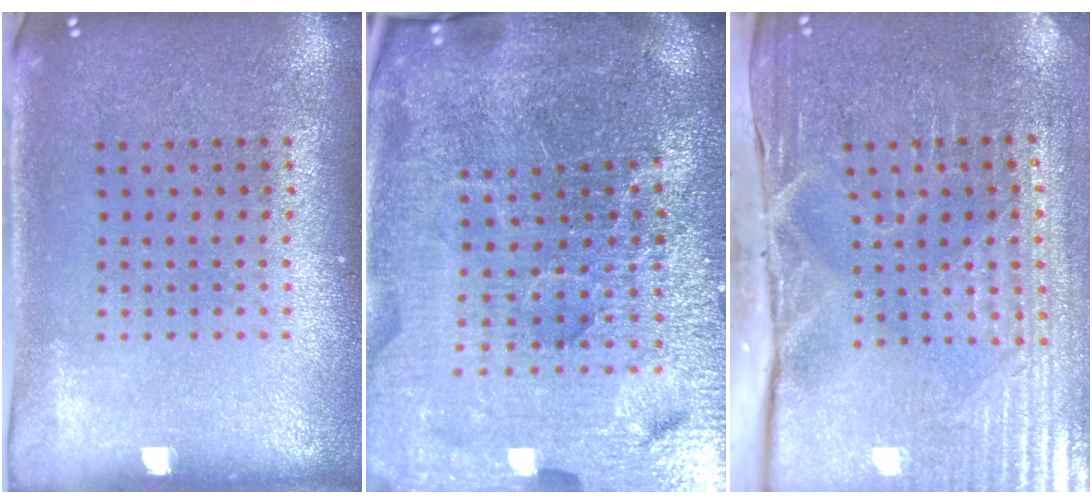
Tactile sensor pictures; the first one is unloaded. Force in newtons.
{"total": 6.3, "press": 5.6, "slide": 2.8}
{"total": 4.3, "press": 4.0, "slide": 1.5}